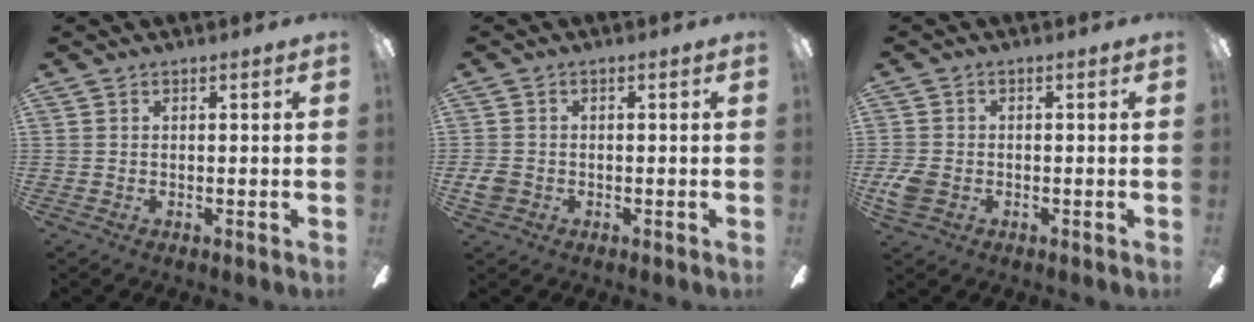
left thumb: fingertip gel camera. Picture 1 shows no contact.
{"total": 2.8, "force": [-0.7, 2.4, 1.4], "torque": [-0.029, 0.005, -0.015]}
{"total": 4.5, "force": [-1.3, 3.2, 2.8], "torque": [-0.063, 0.006, -0.026]}